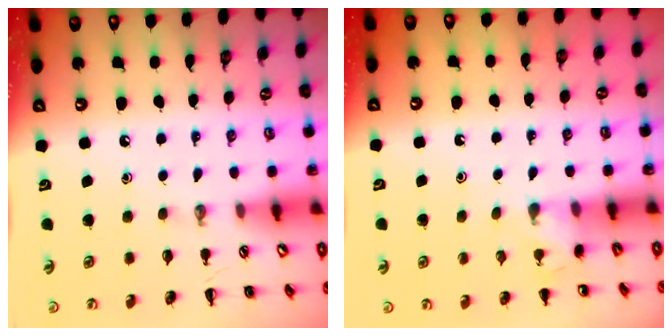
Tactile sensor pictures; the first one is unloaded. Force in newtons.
{"total": 5.3, "press": 5.0, "slide": 1.5}